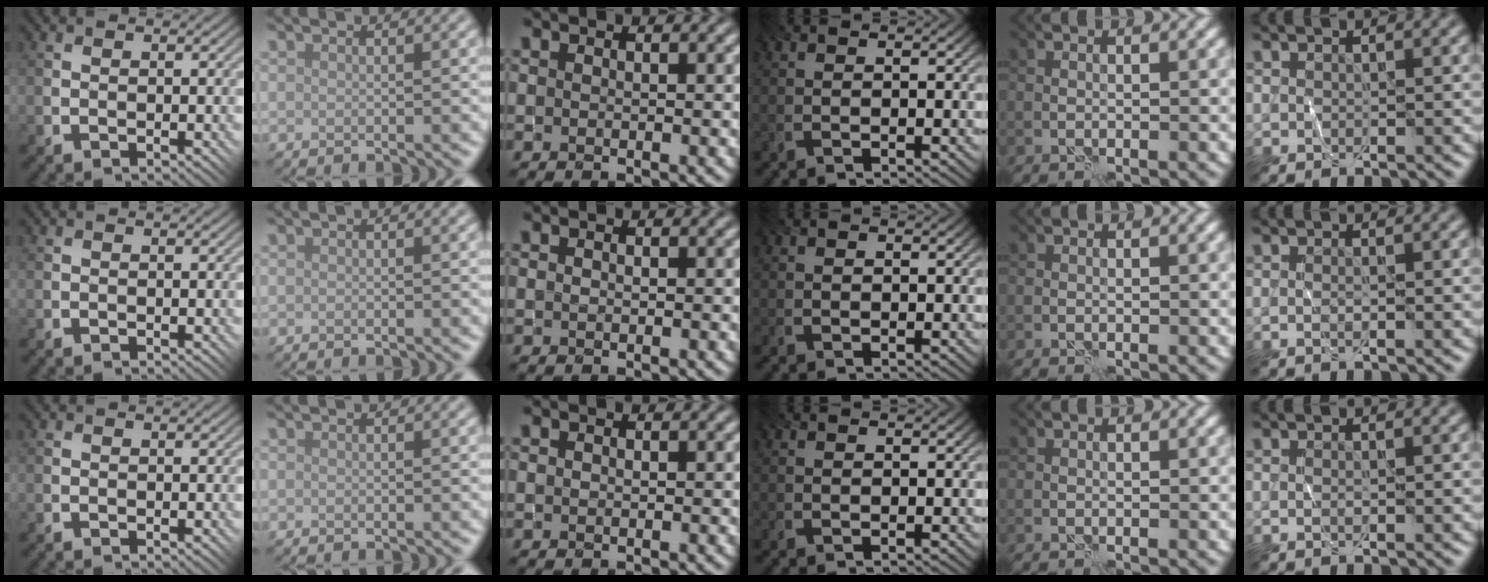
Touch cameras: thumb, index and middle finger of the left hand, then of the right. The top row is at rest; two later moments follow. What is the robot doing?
{"motion": "fold", "object": "shorts"}